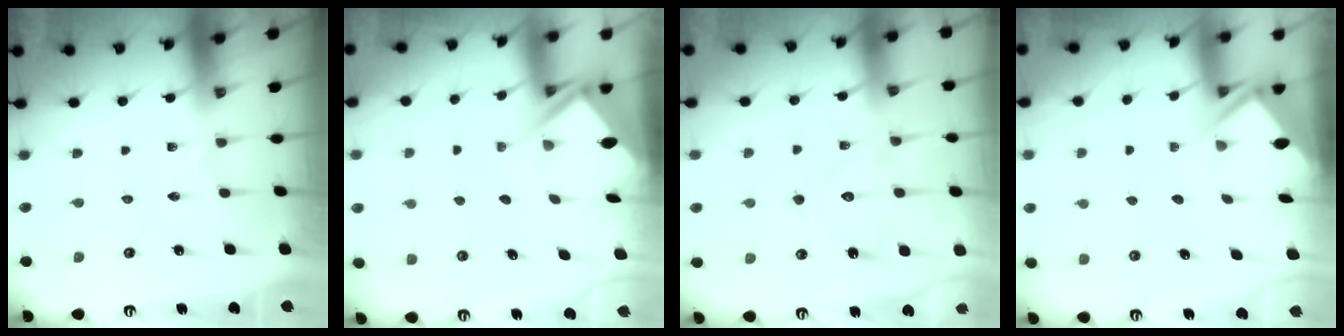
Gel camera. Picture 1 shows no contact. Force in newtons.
{"total": 4.4, "press": 4.4, "slide": 0.4}
{"total": 11.2, "press": 11.2, "slide": 1.0}
{"total": 3.2, "press": 3.2, "slide": 0.3}